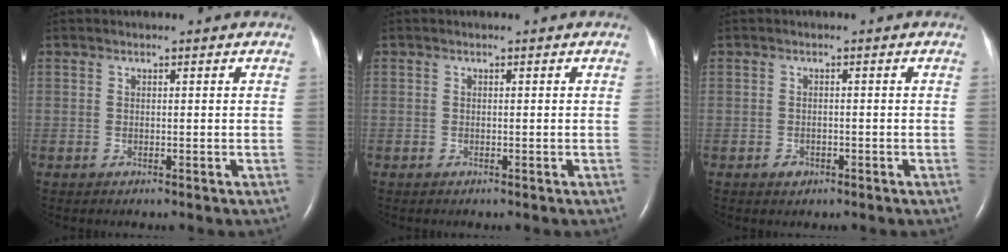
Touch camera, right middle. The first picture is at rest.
{"total": 0.0}
{"total": 1.3, "force": [-0.7, 1.0, 0.4], "torque": [-0.004, 0.003, -0.006]}